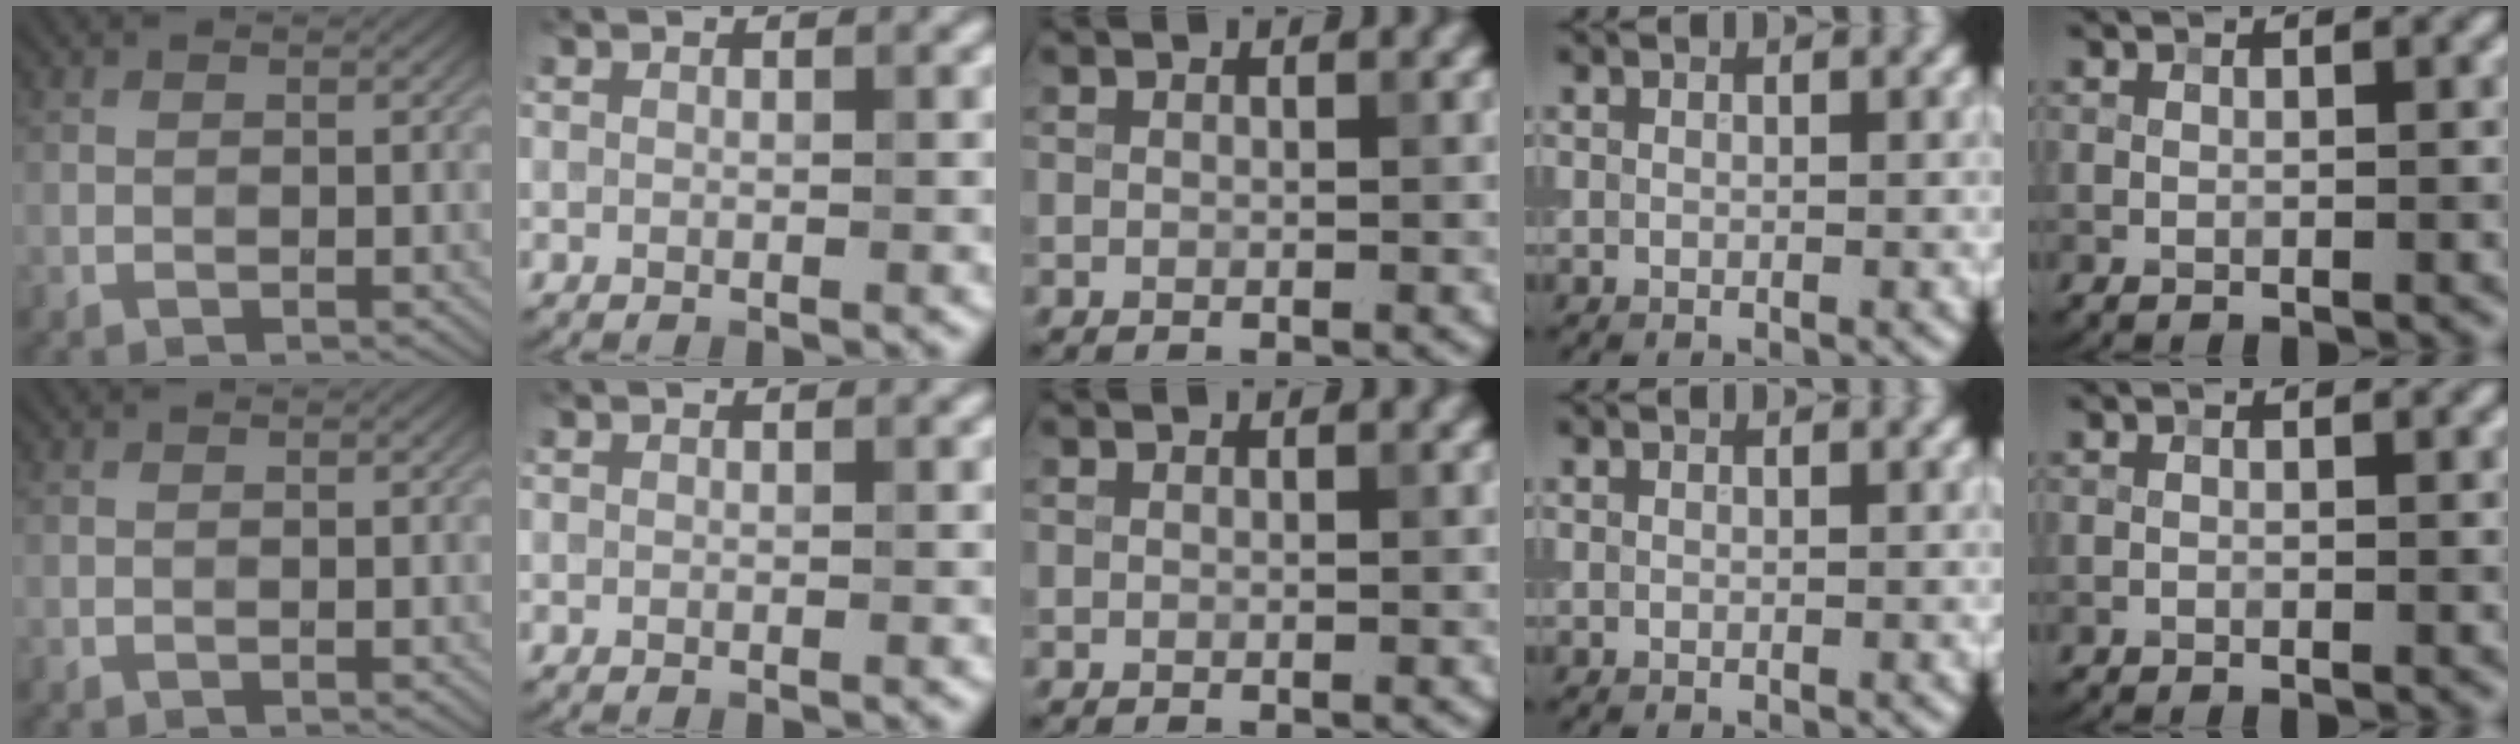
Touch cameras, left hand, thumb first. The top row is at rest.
{}